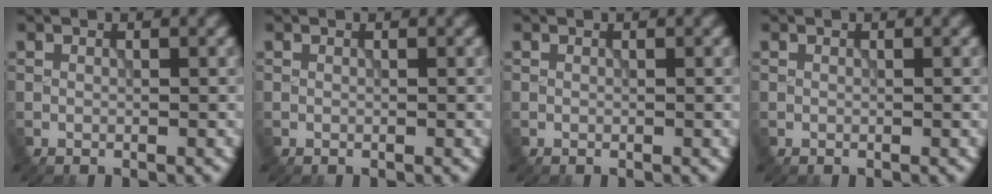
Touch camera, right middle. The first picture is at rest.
{"total": 0.0}
{"total": 0.0}
{"total": 0.0}